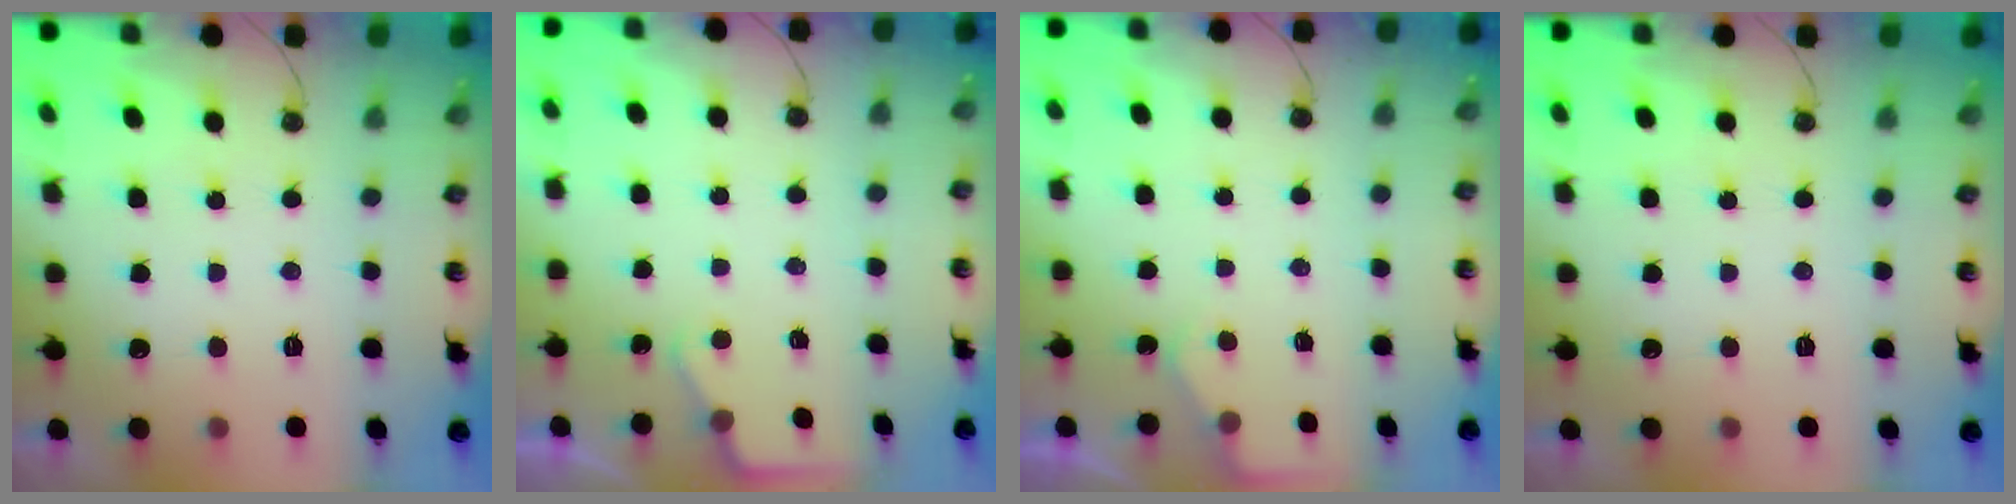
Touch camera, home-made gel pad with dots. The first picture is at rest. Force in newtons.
{"total": 3.0, "press": 2.9, "slide": 0.5}
{"total": 3.7, "press": 3.7, "slide": 0.6}
{"total": 0.0}